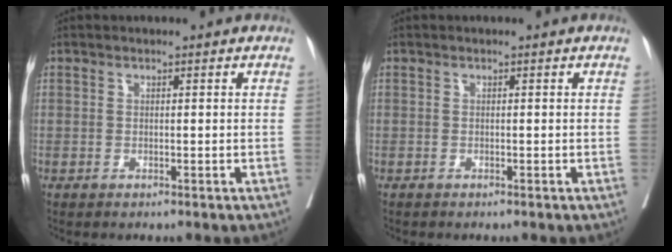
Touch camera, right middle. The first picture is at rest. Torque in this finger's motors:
{"motor_torque": [-0.33, -0.18, 0.02, -0.01]}